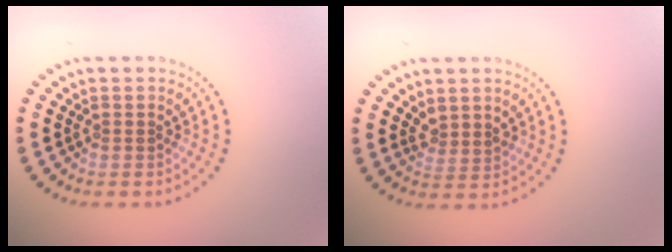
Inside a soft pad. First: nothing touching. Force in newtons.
{"total": 1.6, "press": 1.2, "slide": 1.0}